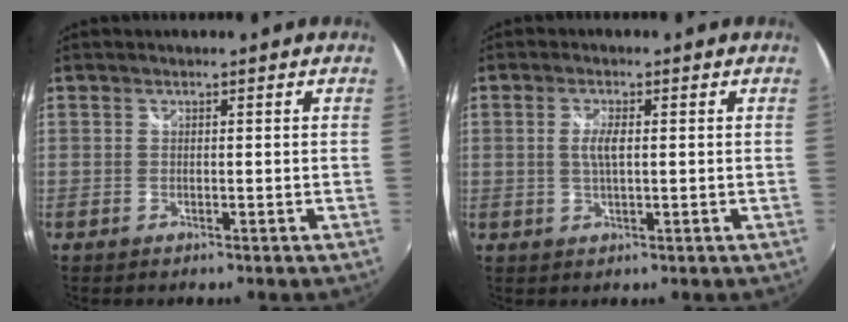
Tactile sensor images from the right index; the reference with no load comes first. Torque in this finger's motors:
{"motor_torque": [-0.14, 0.00, 0.08, 0.04]}